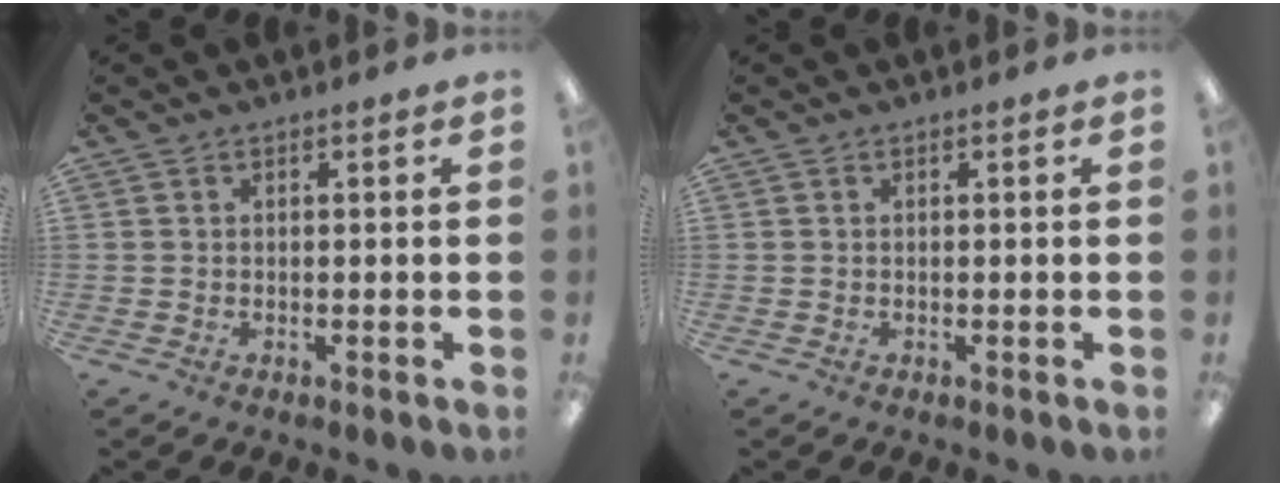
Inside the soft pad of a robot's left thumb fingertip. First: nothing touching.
{"total": 0.0}